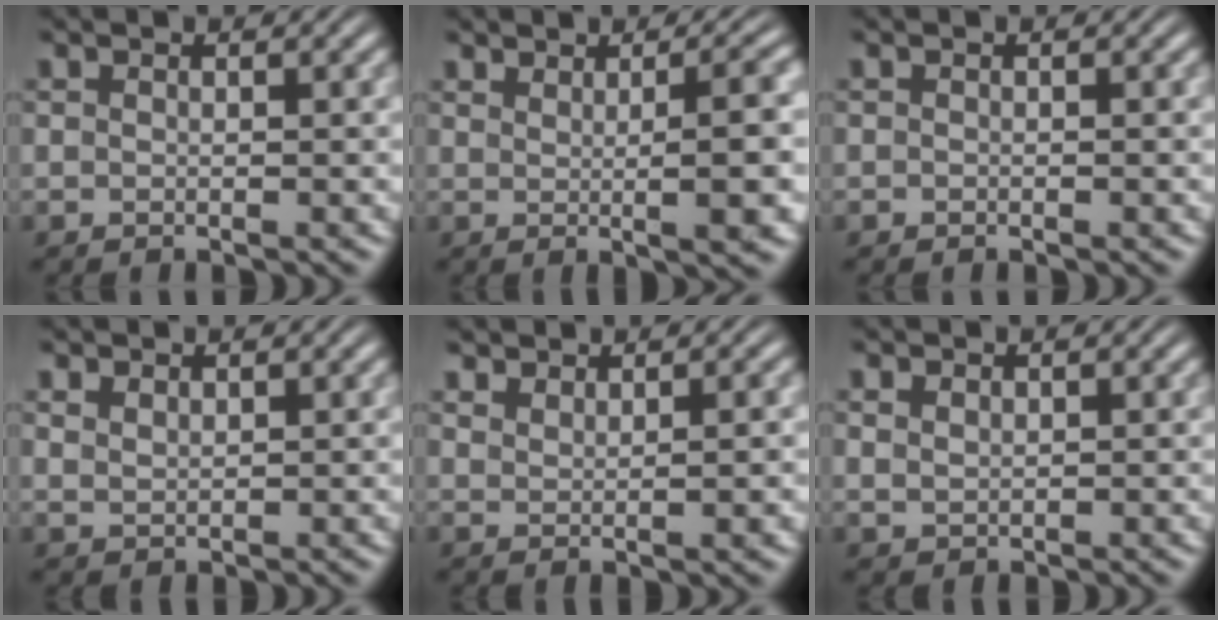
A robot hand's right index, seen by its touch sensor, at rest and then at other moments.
{"total": 3.5, "force": [0.9, -0.4, 3.3], "torque": [-0.042, 0.002, 0.019]}
{"total": 0.0}
{"total": 1.2, "force": [1.1, 0.3, 0.3], "torque": [-0.009, -0.004, 0.032]}
{"total": 1.8, "force": [1.6, -0.4, 0.6], "torque": [-0.007, -0.002, 0.038]}
{"total": 1.1, "force": [0.8, 0.7, 0.5], "torque": [-0.014, -0.007, 0.027]}